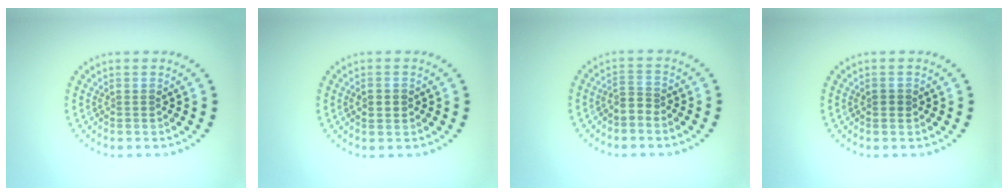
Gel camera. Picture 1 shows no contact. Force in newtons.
{"total": 2.1, "press": 2.1, "slide": 0.2}
{"total": 1.7, "press": 1.2, "slide": 1.2}
{"total": 0.8, "press": 0.8, "slide": 0.1}